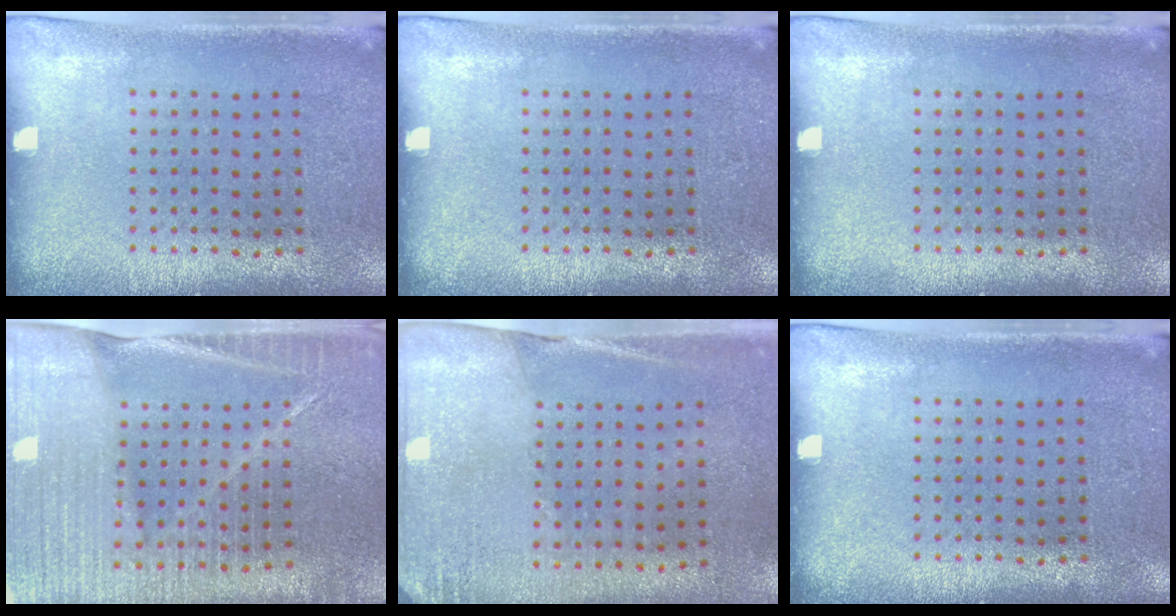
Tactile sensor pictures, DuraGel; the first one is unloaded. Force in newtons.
{"total": 0.0}
{"total": 0.0}
{"total": 4.9, "press": 4.5, "slide": 2.1}
{"total": 2.6, "press": 2.3, "slide": 1.2}
{"total": 0.0}